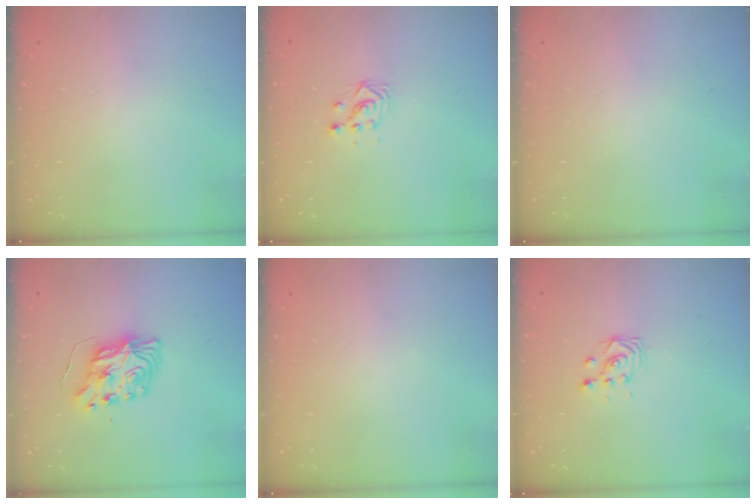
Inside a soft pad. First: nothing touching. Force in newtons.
{"total": 3.2, "press": 3.2, "slide": 0.2}
{"total": 0.0}
{"total": 8.2, "press": 8.2, "slide": 0.6}
{"total": 0.0}
{"total": 2.9, "press": 2.9, "slide": 0.1}